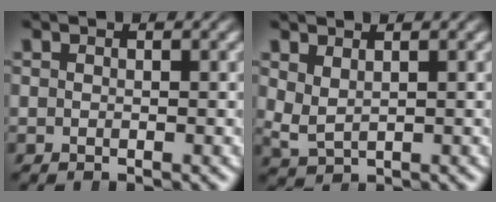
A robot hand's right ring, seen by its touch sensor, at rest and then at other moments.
{"total": 2.1, "force": [1.1, 1.5, 0.9], "torque": [-0.040, -0.017, 0.034]}